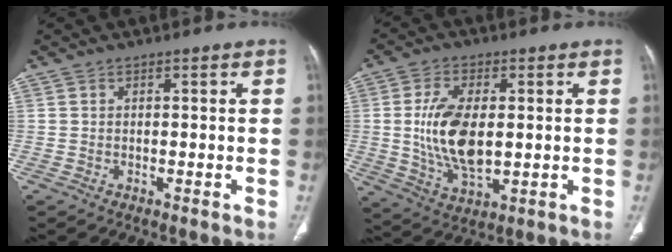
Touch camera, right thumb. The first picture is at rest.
{"total": 12.7, "force": [0.6, 6.6, 10.8], "torque": [-0.209, -0.011, 0.020]}